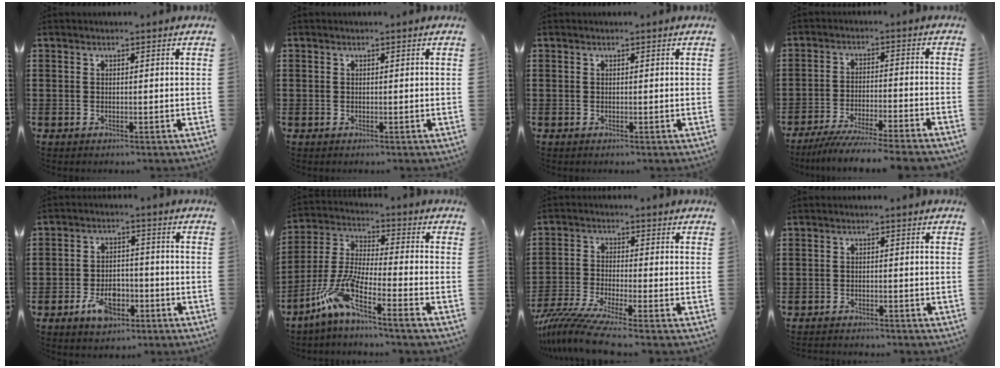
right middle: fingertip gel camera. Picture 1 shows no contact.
{"total": 0.5, "force": [-0.1, 0.5, -0.1], "torque": [0.002, 0.006, -0.005]}
{"total": 0.0}
{"total": 6.0, "force": [-5.6, -0.4, 2.0], "torque": [-0.042, -0.014, -0.110]}
{"total": 5.7, "force": [-3.2, 3.0, 3.7], "torque": [-0.080, 0.005, -0.062]}
{"total": 8.8, "force": [-6.3, 0.4, 6.0], "torque": [-0.150, -0.022, -0.133]}
{"total": 5.9, "force": [-4.9, 0.2, 3.2], "torque": [-0.087, -0.022, -0.101]}
{"total": 1.4, "force": [-1.4, 0.1, -0.1], "torque": [-0.003, 0.003, -0.031]}